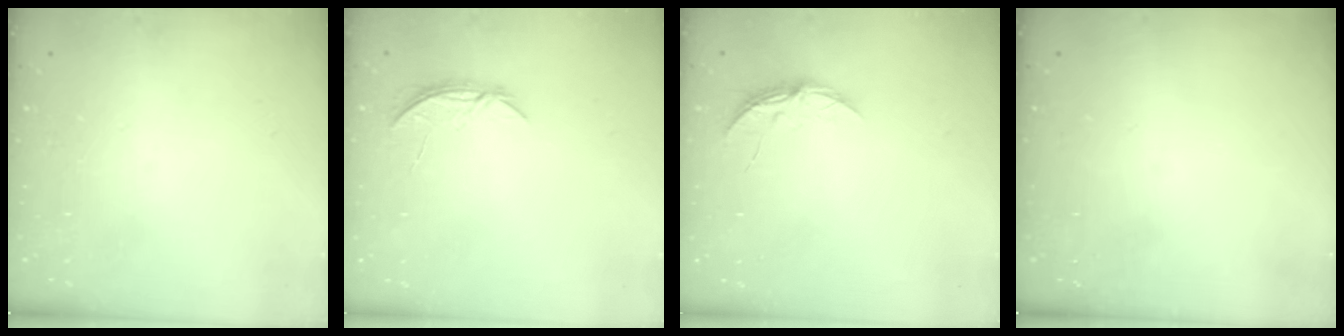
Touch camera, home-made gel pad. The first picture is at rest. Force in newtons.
{"total": 4.4, "press": 4.3, "slide": 0.5}
{"total": 5.3, "press": 5.3, "slide": 0.5}
{"total": 0.0}